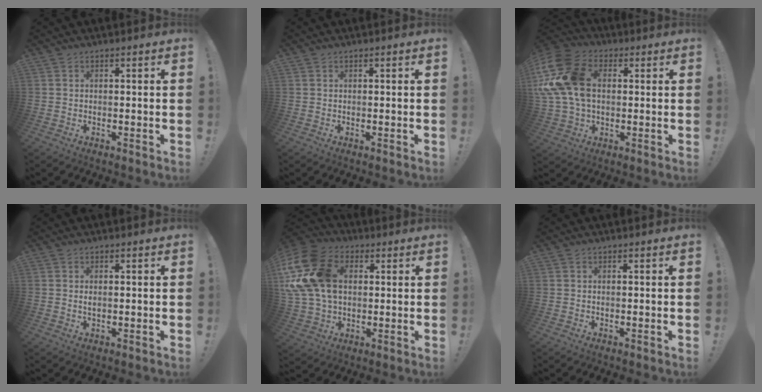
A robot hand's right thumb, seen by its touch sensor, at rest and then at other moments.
{"total": 0.0}
{"total": 19.2, "force": [3.3, 13.5, 13.2], "torque": [-0.254, 0.007, 0.066]}
{"total": 1.1, "force": [0.2, 0.6, 0.9], "torque": [-0.019, 0.004, 0.003]}
{"total": 21.5, "force": [4.8, 15.6, 14.0], "torque": [-0.261, -0.002, 0.096]}
{"total": 0.0}